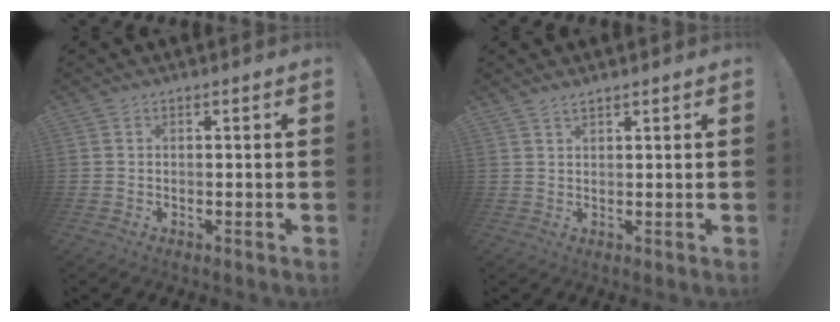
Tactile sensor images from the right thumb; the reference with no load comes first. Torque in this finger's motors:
{"motor_torque": [-0.08, -0.07, 0.10, 0.12, 0.07]}